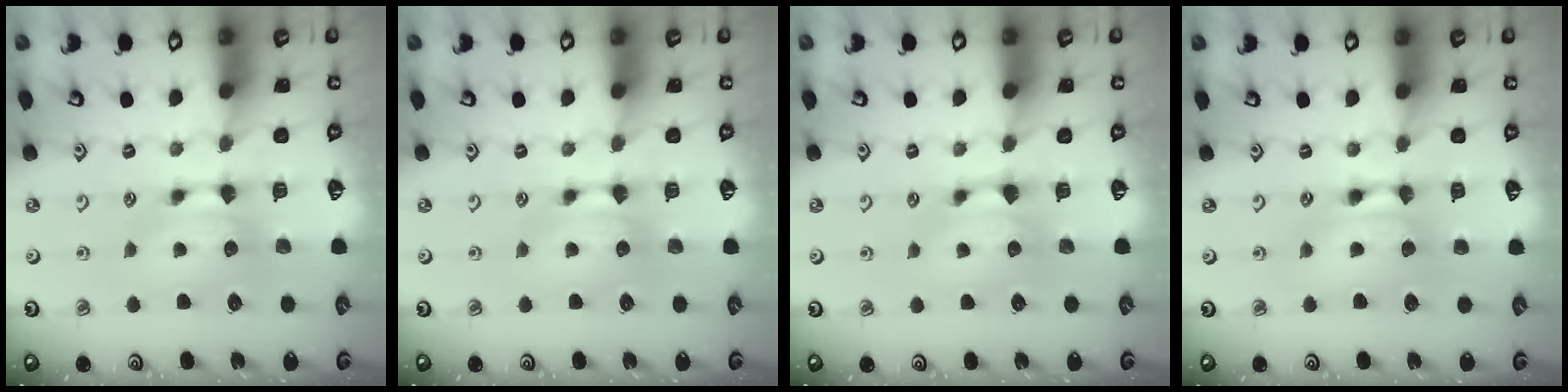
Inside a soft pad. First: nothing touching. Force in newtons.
{"total": 0.0}
{"total": 0.9, "press": 0.6, "slide": 0.7}
{"total": 1.9, "press": 1.9, "slide": 0.1}